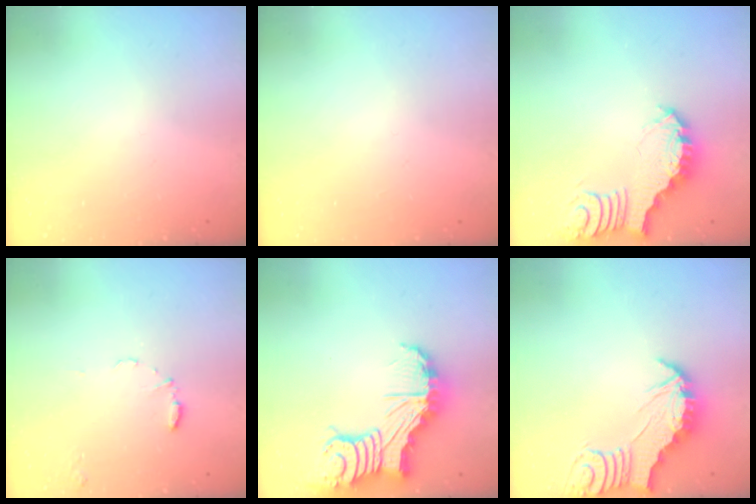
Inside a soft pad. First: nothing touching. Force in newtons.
{"total": 1.4, "press": 1.4, "slide": 0.1}
{"total": 3.7, "press": 3.7, "slide": 0.6}
{"total": 6.1, "press": 6.1, "slide": 0.6}
{"total": 13.4, "press": 13.3, "slide": 1.6}
{"total": 3.0, "press": 3.0, "slide": 0.3}